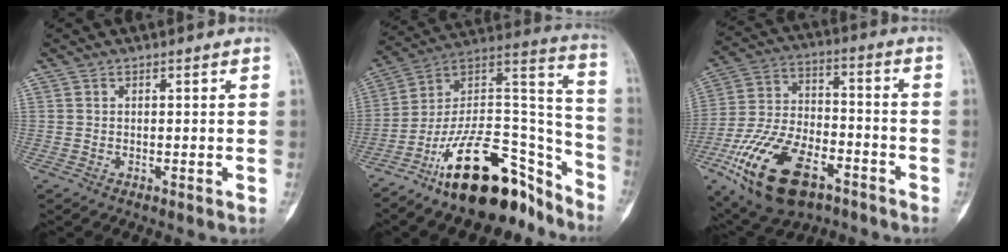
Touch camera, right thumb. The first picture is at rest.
{"total": 24.9, "force": [-17.5, 10.0, 14.8], "torque": [-0.181, 0.127, -0.297]}
{"total": 21.0, "force": [-10.7, 10.9, 14.4], "torque": [-0.272, 0.049, -0.185]}